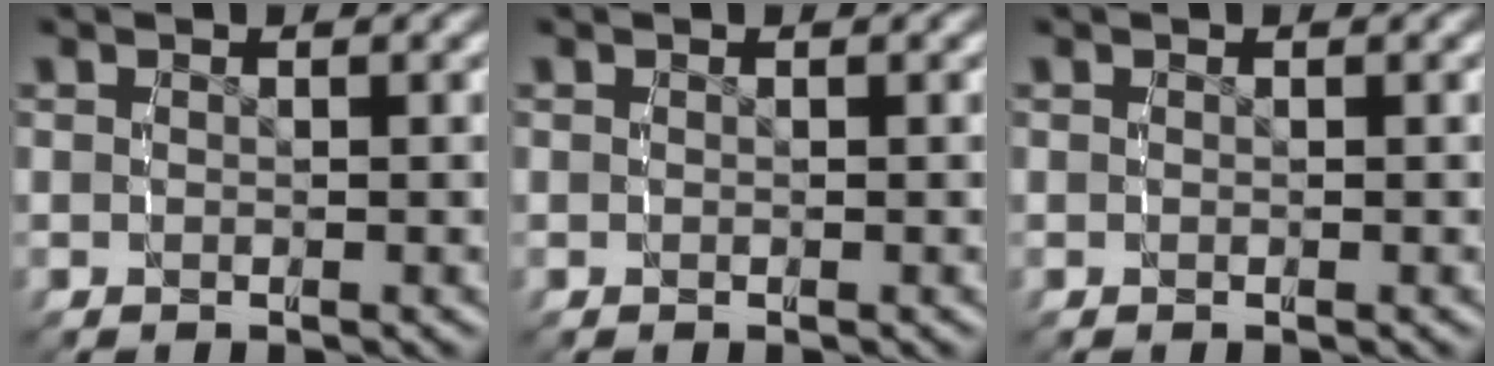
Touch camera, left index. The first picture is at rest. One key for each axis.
{"total": 0.0}
{"total": 0.0}